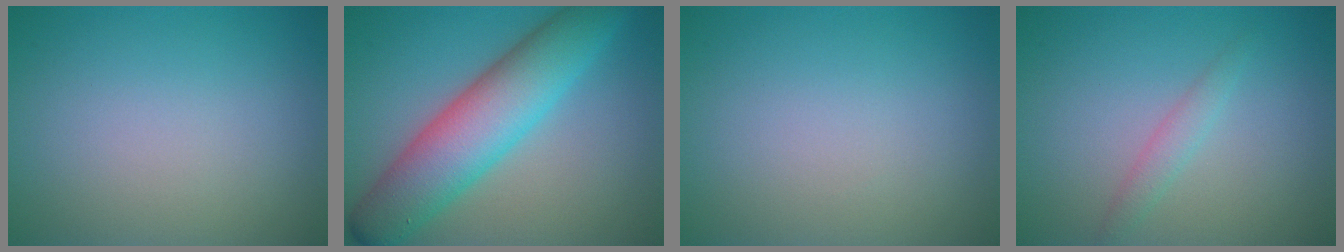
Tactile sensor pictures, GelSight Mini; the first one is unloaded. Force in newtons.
{"total": 8.5, "press": 8.5, "slide": 0.0}
{"total": 0.0}
{"total": 1.4, "press": 1.4, "slide": 0.0}